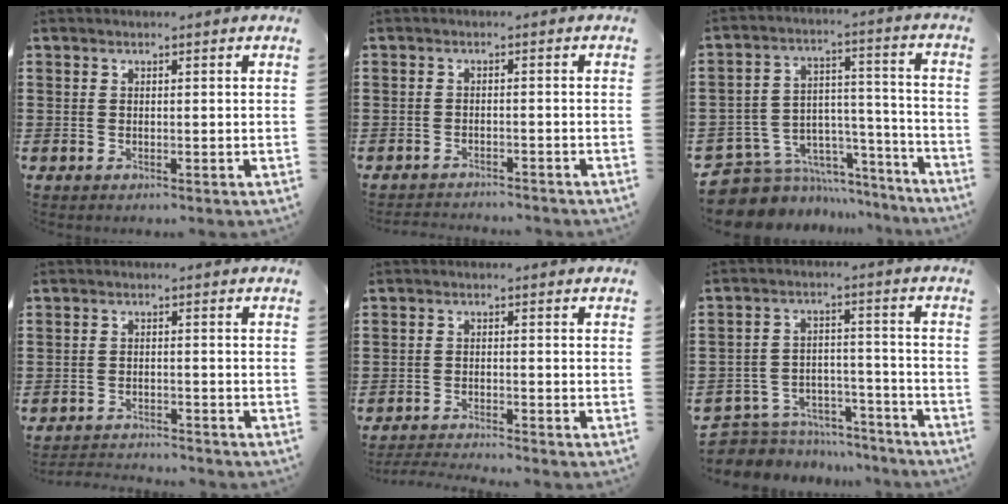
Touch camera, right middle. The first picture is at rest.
{"total": 1.8, "force": [-1.8, 0.1, 0.0], "torque": [-0.005, 0.002, -0.039]}
{"total": 7.6, "force": [-6.2, 4.3, 1.1], "torque": [-0.039, 0.004, -0.116]}
{"total": 2.5, "force": [-2.5, 0.1, 0.0], "torque": [-0.006, 0.000, -0.054]}
{"total": 2.4, "force": [-2.4, -0.1, 0.4], "torque": [-0.008, 0.000, -0.050]}
{"total": 5.7, "force": [-5.4, 1.7, 0.4], "torque": [-0.024, 0.012, -0.114]}